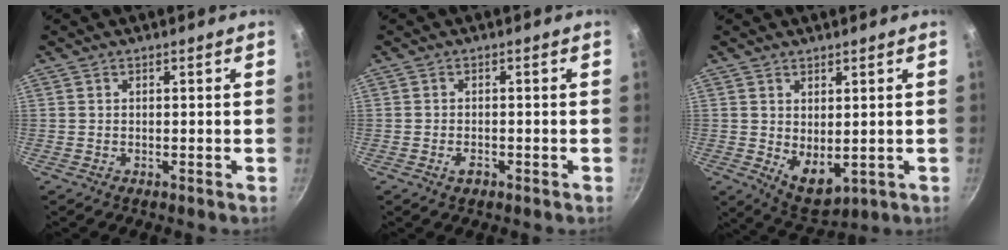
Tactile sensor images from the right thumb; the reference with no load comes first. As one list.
[{"total": 2.1, "force": [-1.1, 1.3, 1.4], "torque": [-0.021, 0.009, -0.019]}, {"total": 6.6, "force": [0.8, 4.0, 5.2], "torque": [-0.064, -0.022, 0.031]}]